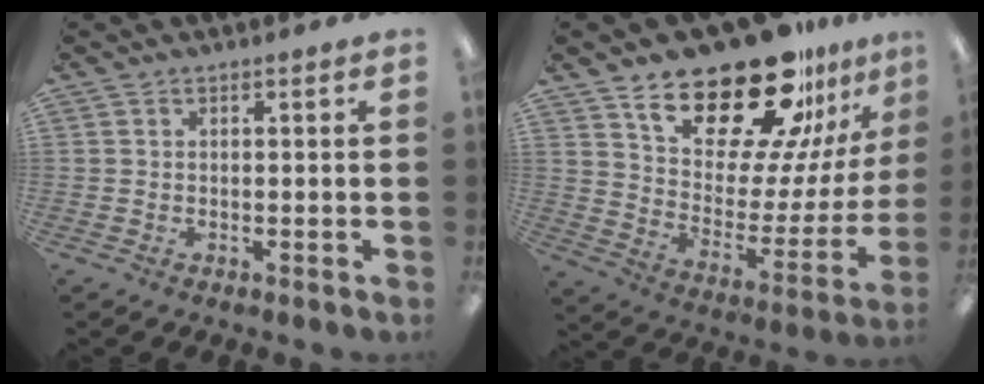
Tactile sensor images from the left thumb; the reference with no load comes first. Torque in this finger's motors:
{"motor_torque": [0.51, 0.63, 1.56, -1.21, 0.35]}